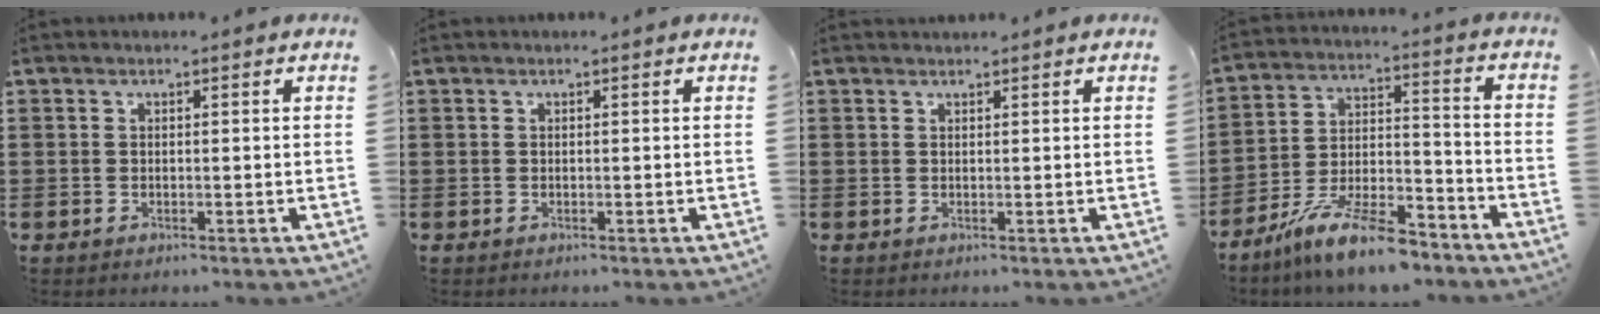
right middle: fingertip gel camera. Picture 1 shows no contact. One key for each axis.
{"total": 0.0}
{"total": 0.7, "fx": 0.7, "fy": 0.2, "fz": -0.2, "tx": 0.000, "ty": 0.000, "tz": 0.014}
{"total": 11.8, "fx": -9.7, "fy": 1.9, "fz": 6.4, "tx": -0.124, "ty": 0.025, "tz": -0.189}